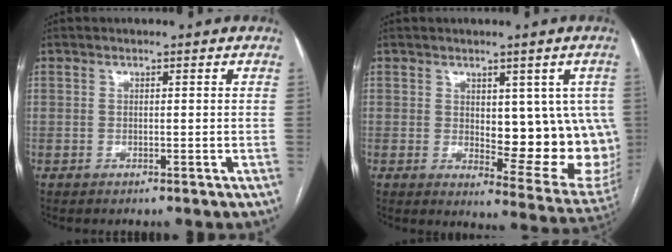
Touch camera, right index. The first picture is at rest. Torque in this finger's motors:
{"motor_torque": [0.80, 0.40, 0.17, 0.03]}